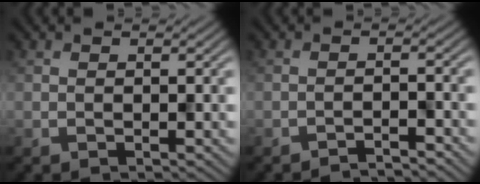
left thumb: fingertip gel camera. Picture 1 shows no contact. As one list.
[{"total": 2.2, "force": [-2.1, 0.1, 0.7], "torque": [-0.009, 0.005, -0.041]}]